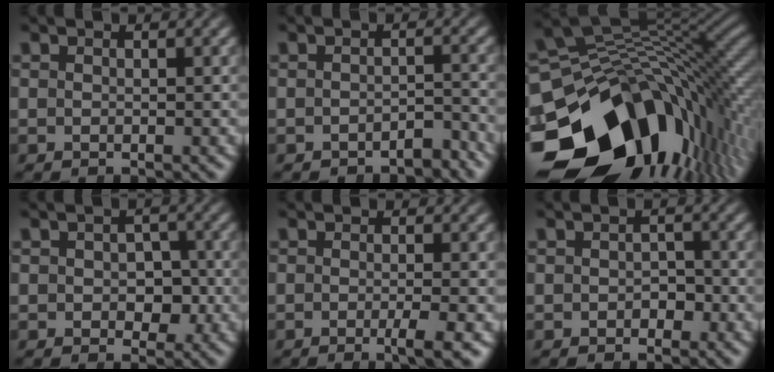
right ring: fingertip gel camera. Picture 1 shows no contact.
{"total": 2.4, "force": [-2.4, 0.3, 0.0], "torque": [0.020, -0.002, -0.041]}
{"total": 26.5, "force": [-7.0, 16.5, 19.5], "torque": [-0.288, -0.052, -0.083]}
{"total": 3.0, "force": [-0.5, 2.5, 1.6], "torque": [-0.012, -0.006, -0.005]}
{"total": 2.2, "force": [-0.9, -0.3, 2.0], "torque": [-0.021, 0.006, -0.021]}
{"total": 1.4, "force": [-0.9, 1.1, 0.4], "torque": [0.007, -0.004, -0.011]}